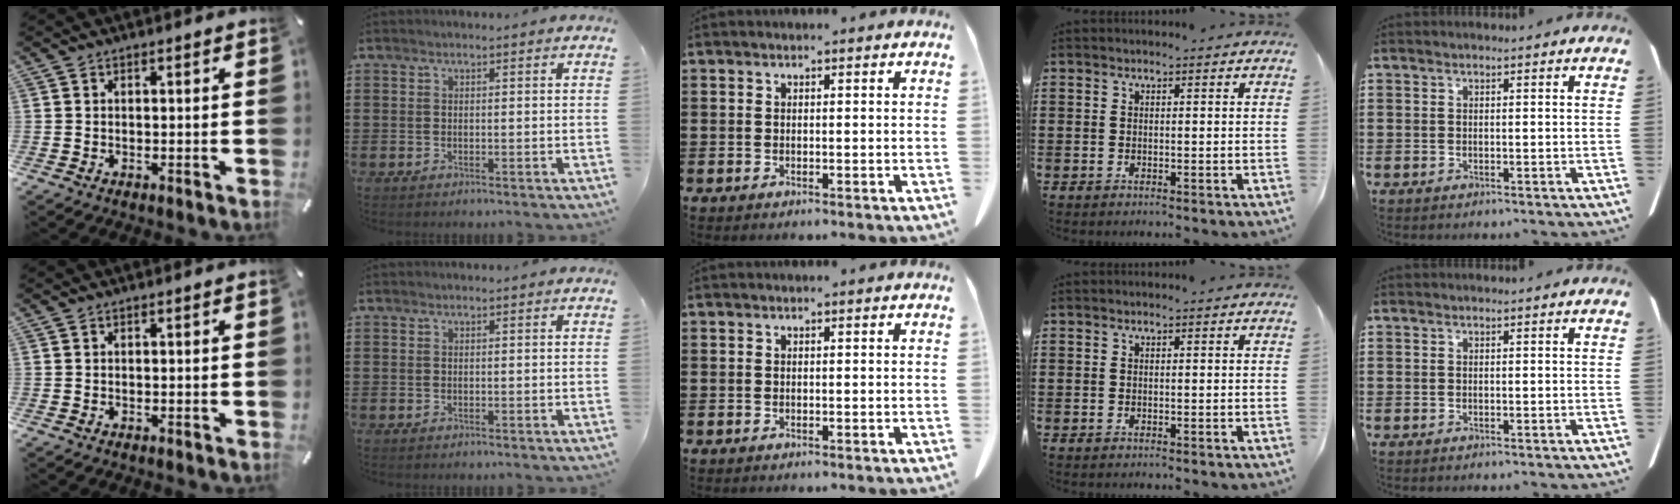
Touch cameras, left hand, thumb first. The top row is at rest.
{}